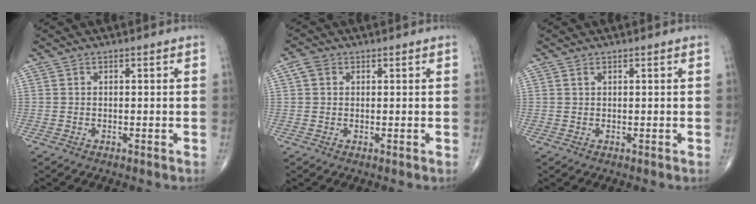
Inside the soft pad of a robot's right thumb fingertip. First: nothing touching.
{"total": 2.4, "force": [0.8, 1.9, 1.3], "torque": [-0.024, 0.008, 0.015]}
{"total": 0.6, "force": [0.4, 0.2, 0.3], "torque": [-0.008, 0.003, 0.009]}